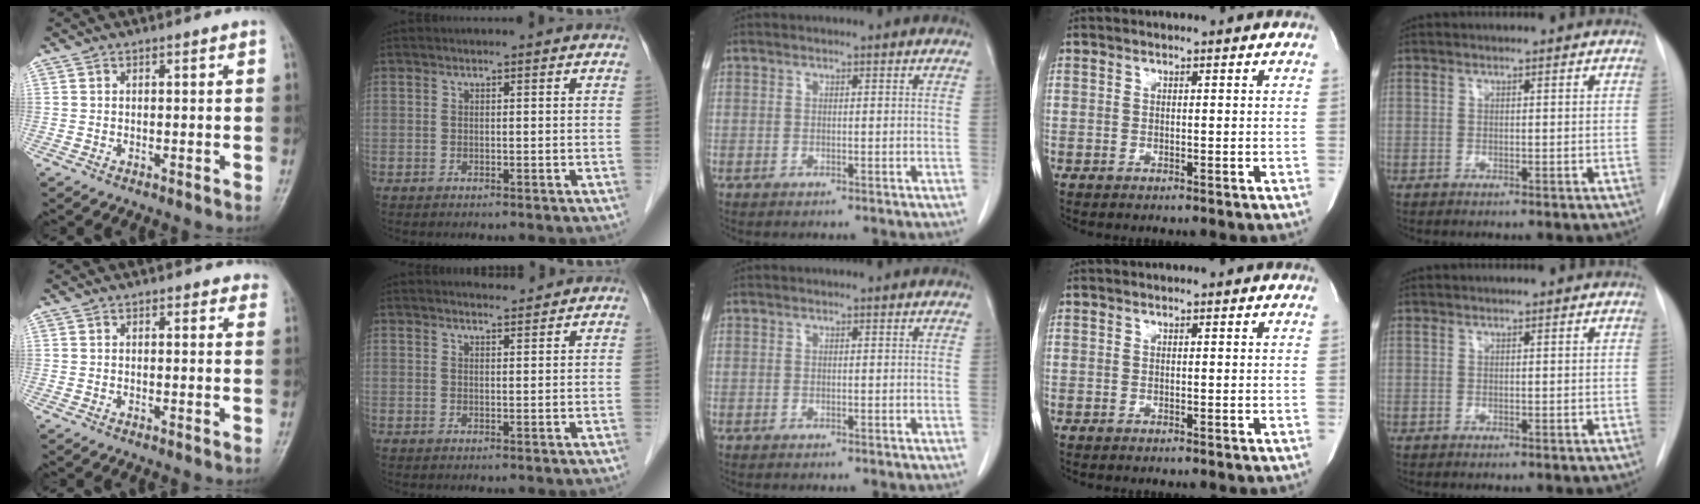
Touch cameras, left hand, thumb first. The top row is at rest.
{"thumb": {"total": 2.5, "force": [2.1, 1.3, 0.6], "torque": [0.021, -0.006, 0.010]}, "index": {"total": 2.6, "force": [2.5, 0.2, 0.4], "torque": [-0.011, 0.004, 0.041]}}